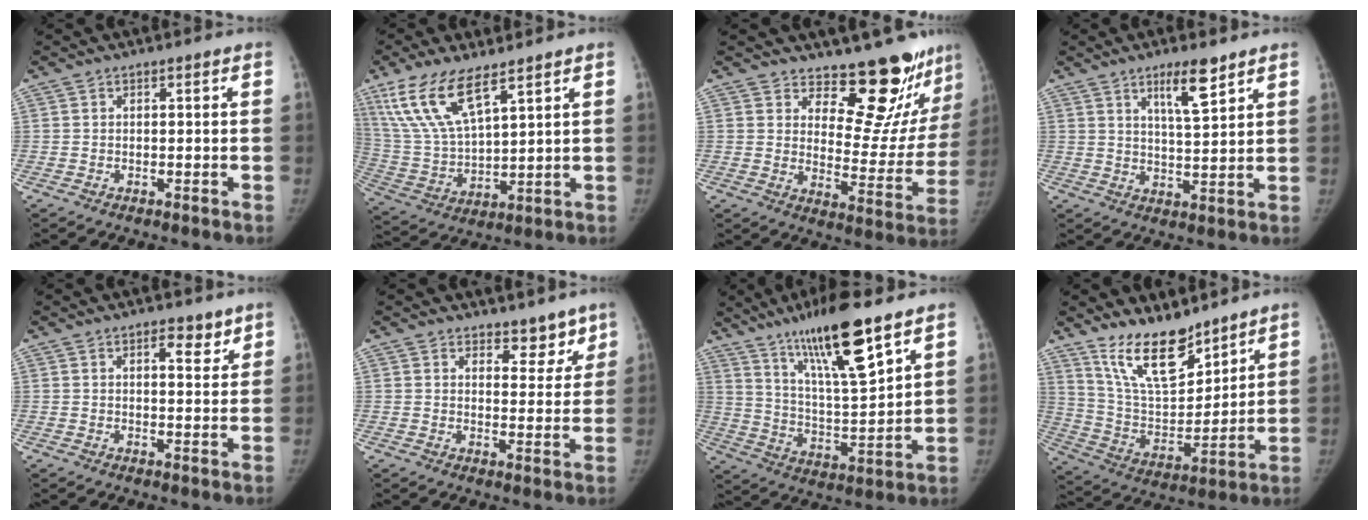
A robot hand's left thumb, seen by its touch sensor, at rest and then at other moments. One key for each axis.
{"total": 14.3, "fx": 8.8, "fy": 5.1, "fz": 10.0, "tx": -0.197, "ty": -0.031, "tz": 0.187}
{"total": 16.8, "fx": 14.5, "fy": 5.7, "fz": 6.1, "tx": -0.018, "ty": -0.145, "tz": 0.185}
{"total": 7.5, "fx": 4.8, "fy": 1.5, "fz": 5.5, "tx": -0.087, "ty": -0.033, "tz": 0.085}
{"total": 4.0, "fx": 2.6, "fy": 1.8, "fz": 2.5, "tx": -0.017, "ty": -0.016, "tz": 0.037}
{"total": 5.7, "fx": 4.5, "fy": 2.9, "fz": 1.8, "tx": 0.015, "ty": -0.031, "tz": 0.065}
{"total": 18.3, "fx": 11.8, "fy": 3.2, "fz": 13.6, "tx": -0.222, "ty": -0.060, "tz": 0.215}
{"total": 15.6, "fx": 11.8, "fy": 6.1, "fz": 8.2, "tx": -0.107, "ty": -0.078, "tz": 0.228}